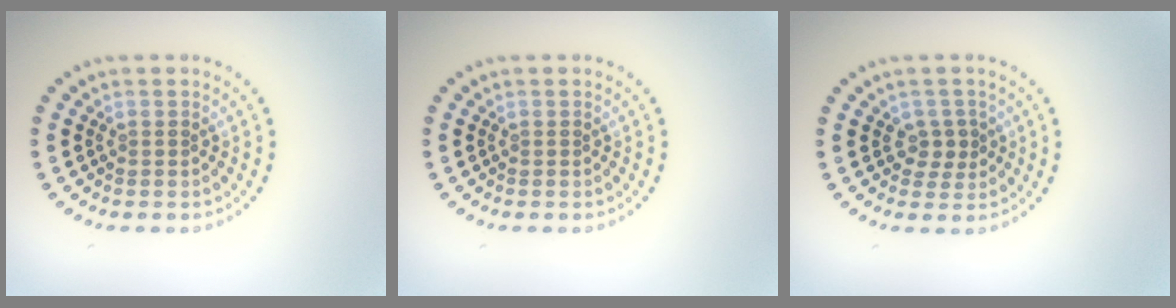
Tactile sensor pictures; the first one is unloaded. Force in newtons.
{"total": 0.0}
{"total": 1.8, "press": 1.6, "slide": 0.8}